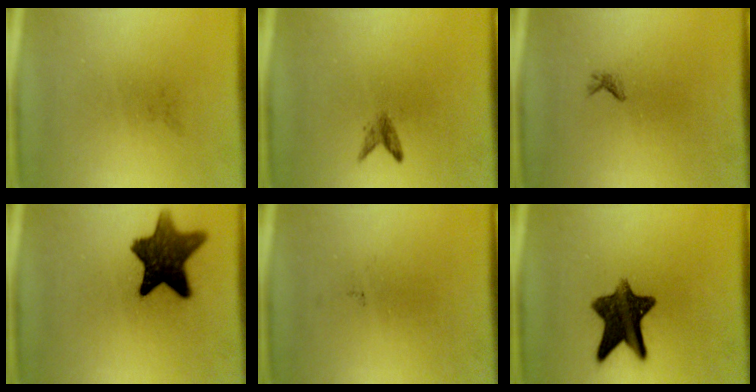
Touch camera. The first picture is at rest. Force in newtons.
{"total": 1.3}
{"total": 0.6}
{"total": 11.0}
{"total": 0.0}
{"total": 10.6}